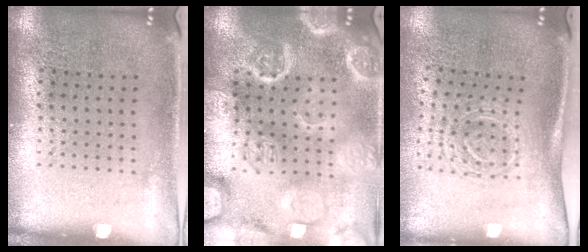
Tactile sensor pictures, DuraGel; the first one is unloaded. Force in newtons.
{"total": 6.1, "press": 6.1, "slide": 0.8}
{"total": 1.7, "press": 1.3, "slide": 1.2}